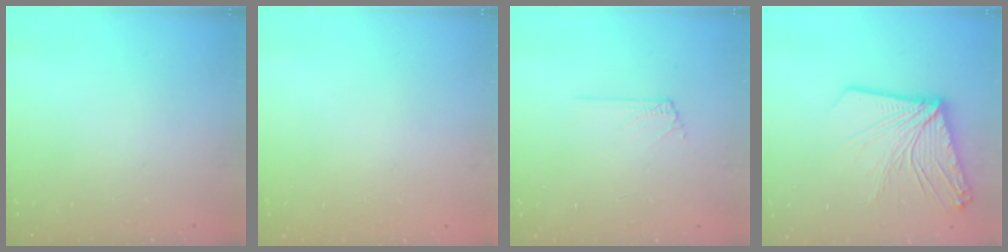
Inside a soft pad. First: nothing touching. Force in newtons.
{"total": 0.0}
{"total": 3.9, "press": 3.8, "slide": 0.6}
{"total": 16.4, "press": 16.2, "slide": 2.2}